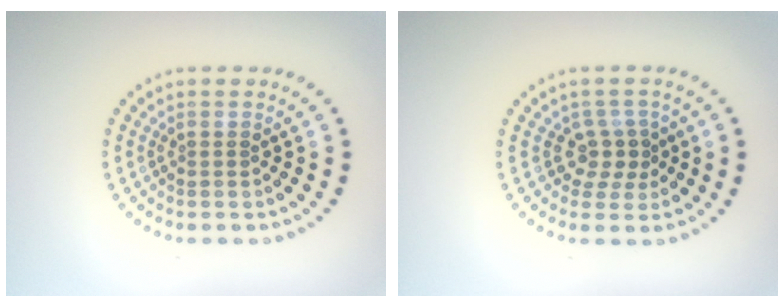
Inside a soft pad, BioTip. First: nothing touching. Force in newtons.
{"total": 2.4, "press": 1.8, "slide": 1.6}